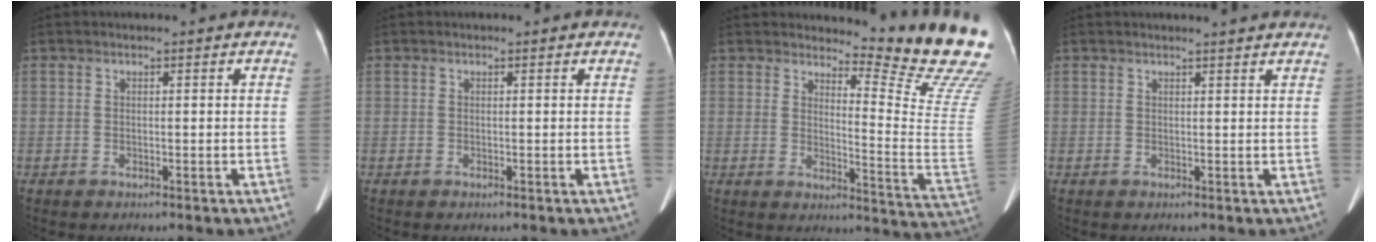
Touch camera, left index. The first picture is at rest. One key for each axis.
{"total": 0.9, "fx": 0.9, "fy": 0.2, "fz": 0.2, "tx": -0.013, "ty": 0.006, "tz": 0.006}
{"total": 15.9, "fx": 14.9, "fy": -0.8, "fz": 5.8, "tx": -0.081, "ty": -0.150, "tz": 0.165}
{"total": 5.5, "fx": 5.2, "fy": 0.0, "fz": 2.0, "tx": -0.027, "ty": 0.013, "tz": 0.049}